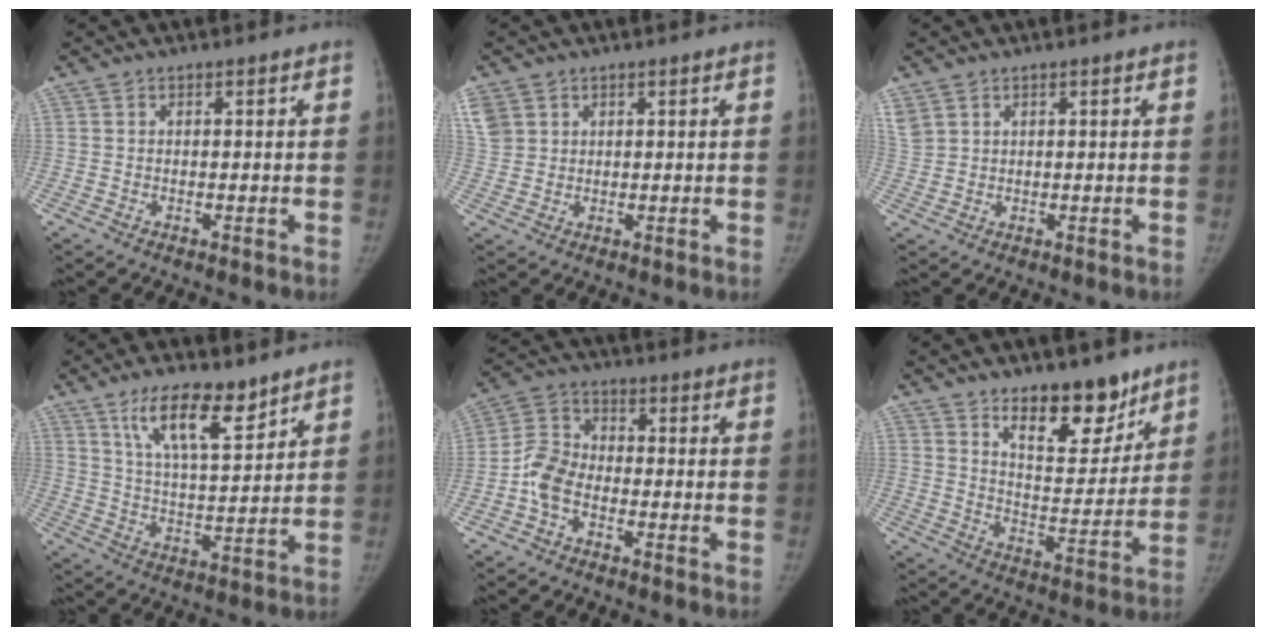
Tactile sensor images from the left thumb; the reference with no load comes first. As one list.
[{"total": 7.9, "force": [3.7, 6.2, 3.1], "torque": [-0.084, 0.007, 0.083]}, {"total": 4.2, "force": [2.8, 2.5, 1.7], "torque": [-0.045, 0.003, 0.070]}, {"total": 11.9, "force": [8.0, 3.7, 8.0], "torque": [-0.118, -0.050, 0.145]}, {"total": 6.6, "force": [-2.6, 4.3, 4.3], "torque": [-0.077, 0.020, -0.063]}, {"total": 14.0, "force": [9.9, 6.0, 7.8], "torque": [-0.069, -0.078, 0.163]}]